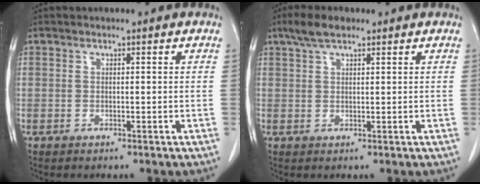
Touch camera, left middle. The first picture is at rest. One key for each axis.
{"total": 3.8, "fx": 2.7, "fy": 1.4, "fz": 2.4, "tx": -0.054, "ty": 0.013, "tz": 0.052}